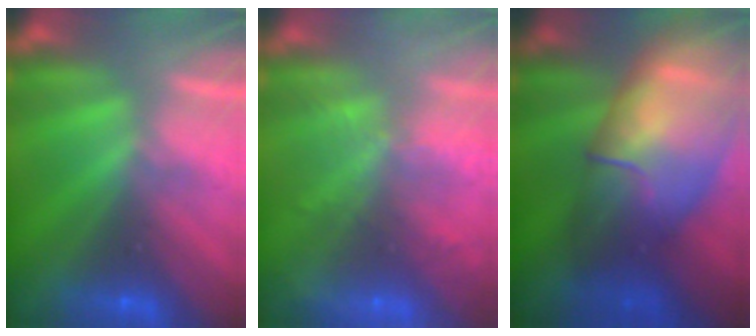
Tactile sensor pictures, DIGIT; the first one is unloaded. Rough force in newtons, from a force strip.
{"total": 5.8}
{"total": 7.4}